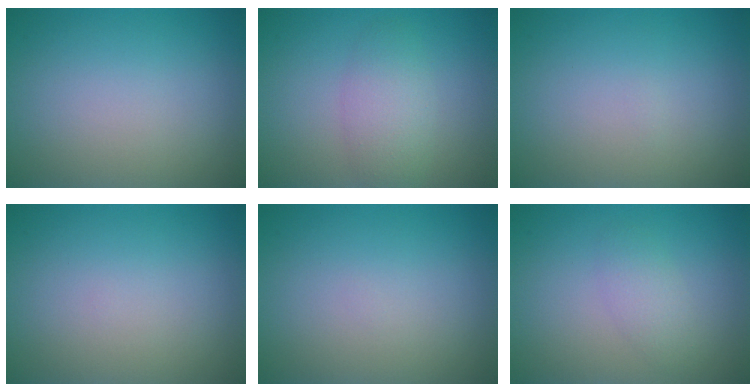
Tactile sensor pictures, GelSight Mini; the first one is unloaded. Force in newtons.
{"total": 3.2, "press": 3.2, "slide": 0.1}
{"total": 0.0}
{"total": 0.0}
{"total": 0.0}
{"total": 1.7, "press": 1.7, "slide": 0.1}